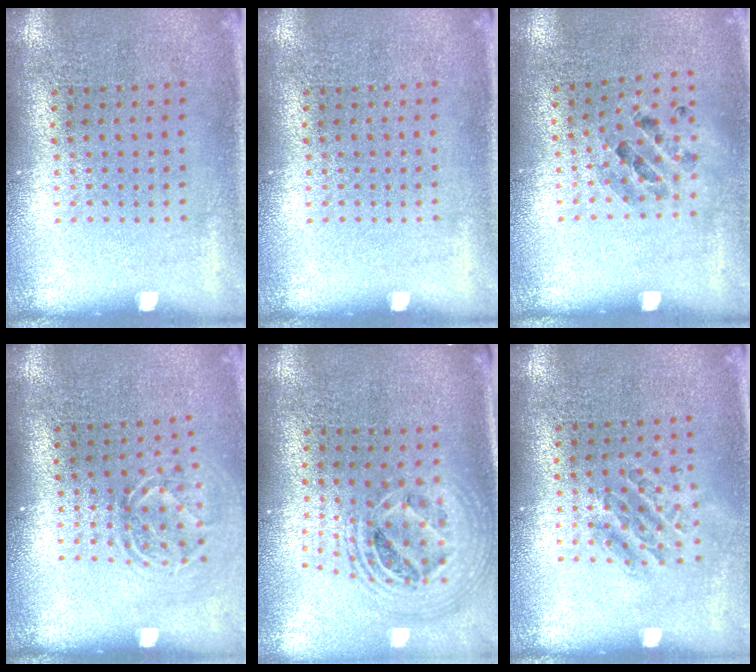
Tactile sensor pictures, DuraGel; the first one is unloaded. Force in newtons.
{"total": 0.0}
{"total": 0.8, "press": 0.8, "slide": 0.0}
{"total": 1.6, "press": 1.2, "slide": 1.1}
{"total": 2.4, "press": 1.8, "slide": 1.6}
{"total": 1.1, "press": 0.9, "slide": 0.5}